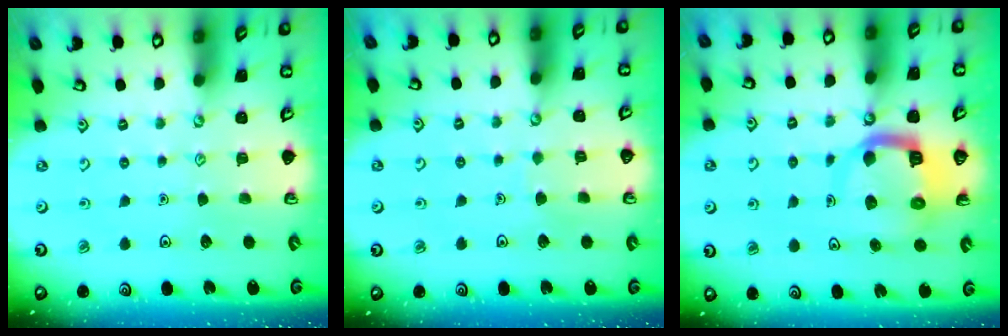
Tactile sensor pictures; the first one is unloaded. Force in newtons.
{"total": 2.4, "press": 2.4, "slide": 0.1}
{"total": 9.0, "press": 9.0, "slide": 1.1}